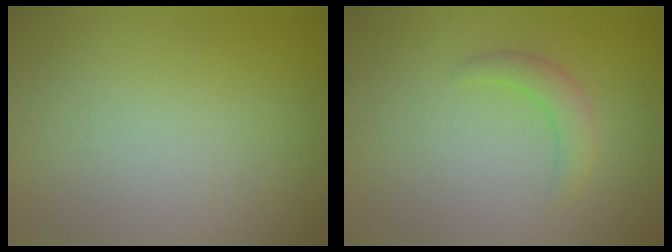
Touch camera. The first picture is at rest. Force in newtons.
{"total": 2.1, "press": 2.1, "slide": 0.2}